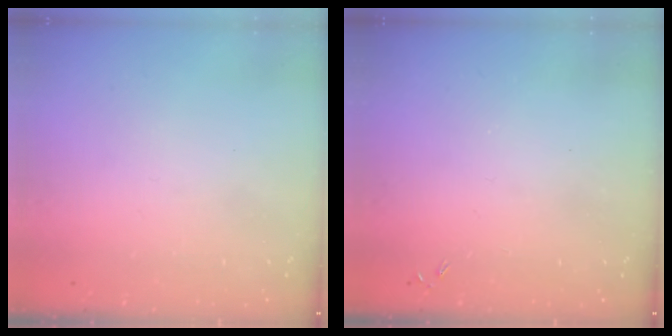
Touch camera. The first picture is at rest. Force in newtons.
{"total": 0.0}